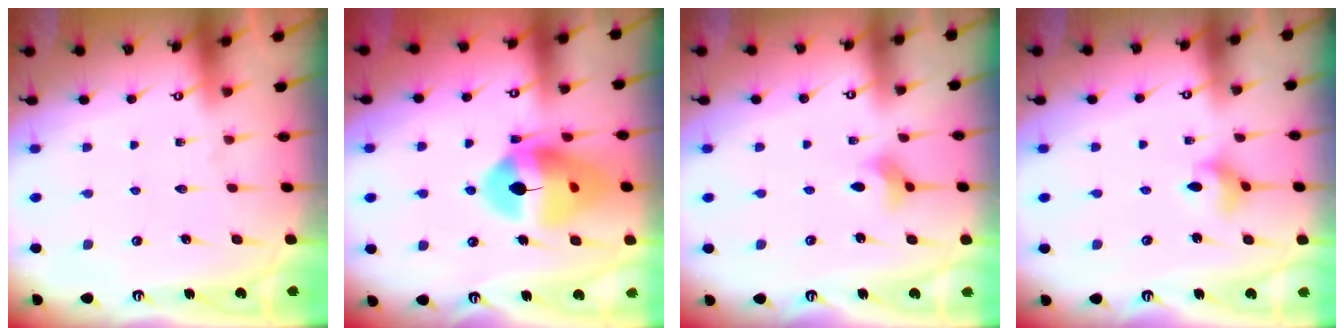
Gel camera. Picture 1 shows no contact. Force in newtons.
{"total": 15.4, "press": 15.3, "slide": 1.7}
{"total": 2.8, "press": 2.8, "slide": 0.1}
{"total": 3.3, "press": 3.3, "slide": 0.5}